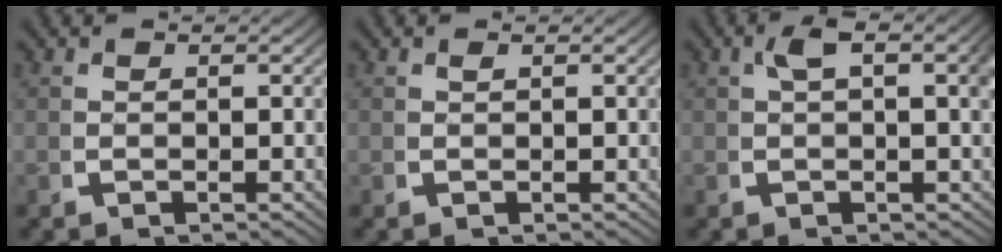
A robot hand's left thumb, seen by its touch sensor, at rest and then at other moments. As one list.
[{"total": 0.0}, {"total": 3.7, "force": [1.0, 1.3, 3.3], "torque": [-0.051, 0.004, 0.014]}]